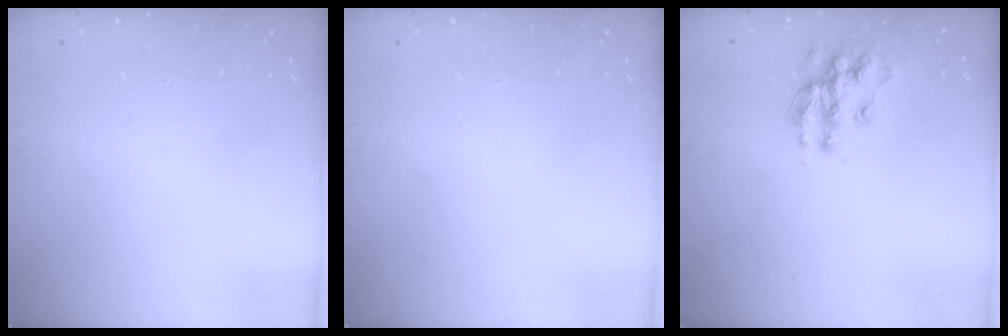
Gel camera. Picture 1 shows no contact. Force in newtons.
{"total": 0.0}
{"total": 13.3, "press": 13.3, "slide": 0.7}